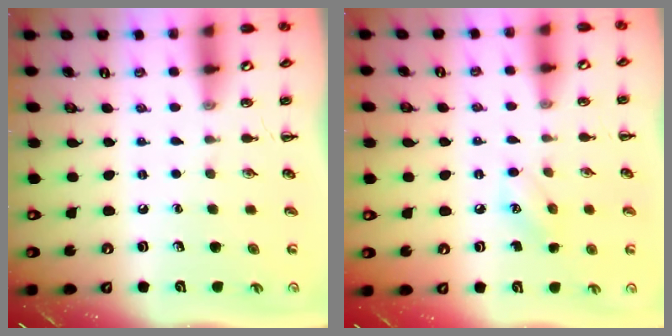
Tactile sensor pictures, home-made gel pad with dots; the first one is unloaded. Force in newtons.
{"total": 7.0, "press": 6.7, "slide": 1.9}